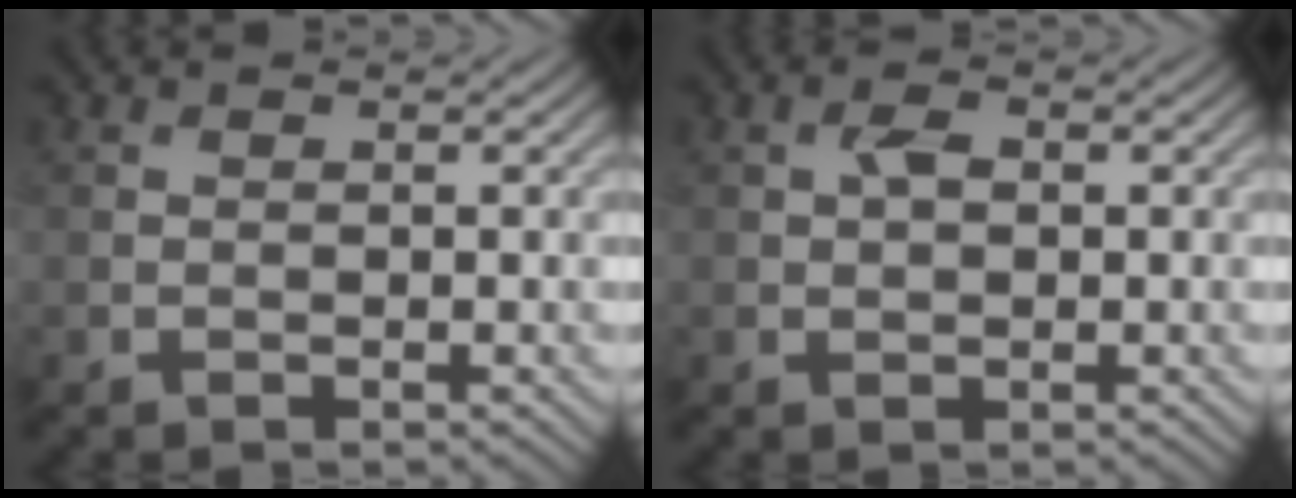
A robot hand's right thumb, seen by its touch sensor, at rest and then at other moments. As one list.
[{"total": 2.0, "force": [0.4, 1.2, 1.5], "torque": [-0.031, 0.002, 0.005]}]